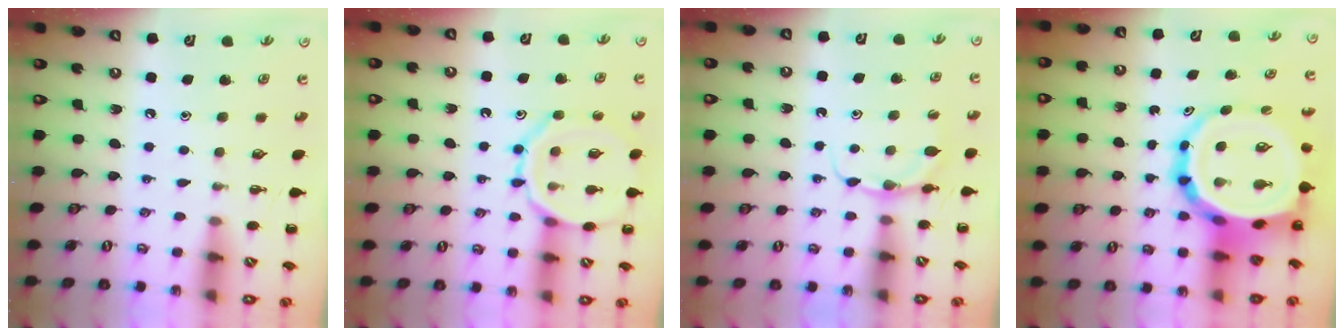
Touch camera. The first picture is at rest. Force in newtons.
{"total": 11.9, "press": 11.8, "slide": 1.1}
{"total": 4.6, "press": 4.5, "slide": 1.1}
{"total": 15.3, "press": 14.8, "slide": 3.9}